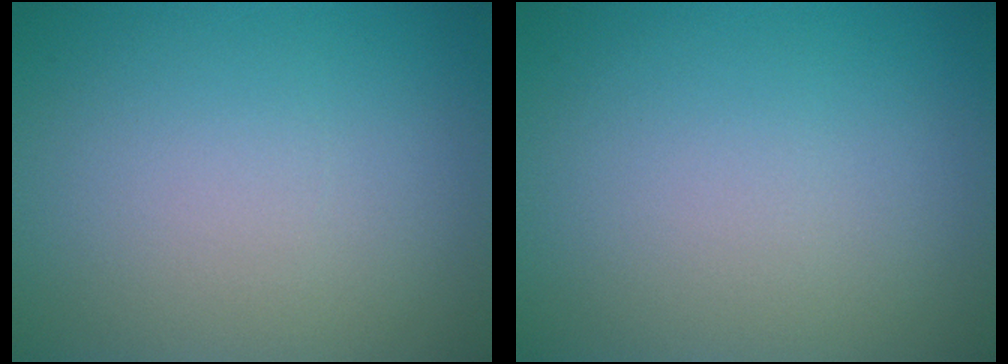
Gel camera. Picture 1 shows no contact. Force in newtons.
{"total": 0.0}